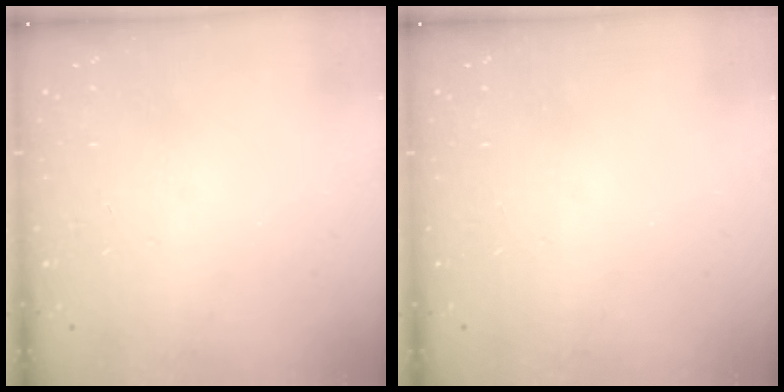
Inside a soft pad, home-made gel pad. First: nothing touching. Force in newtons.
{"total": 0.0}